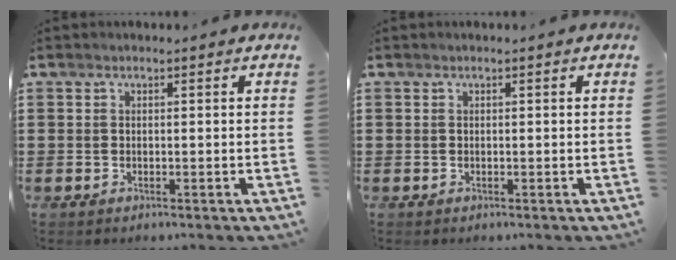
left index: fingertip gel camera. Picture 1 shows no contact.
{"total": 0.0}